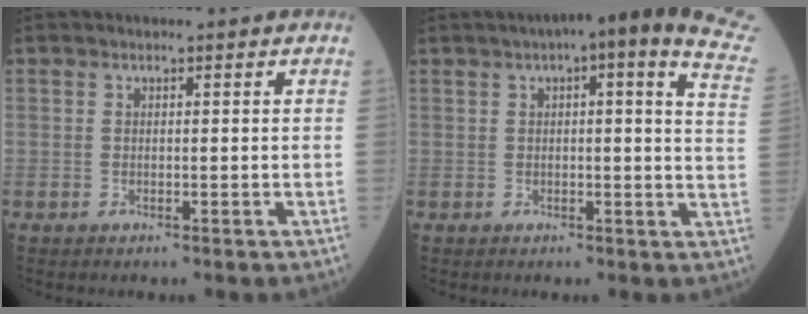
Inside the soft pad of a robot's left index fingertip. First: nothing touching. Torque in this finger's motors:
{"motor_torque": [0.96, -1.18, 0.75, 0.05]}